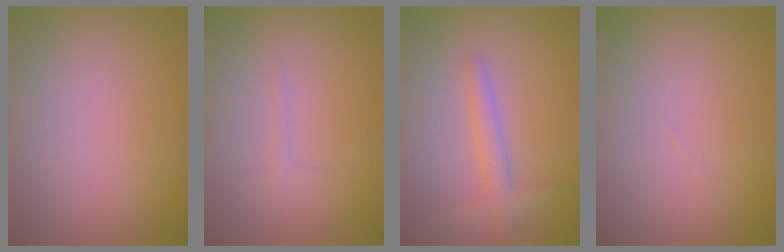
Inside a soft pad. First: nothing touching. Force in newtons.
{"total": 0.6, "press": 0.6, "slide": 0.0}
{"total": 2.6, "press": 2.6, "slide": 0.1}
{"total": 0.0}